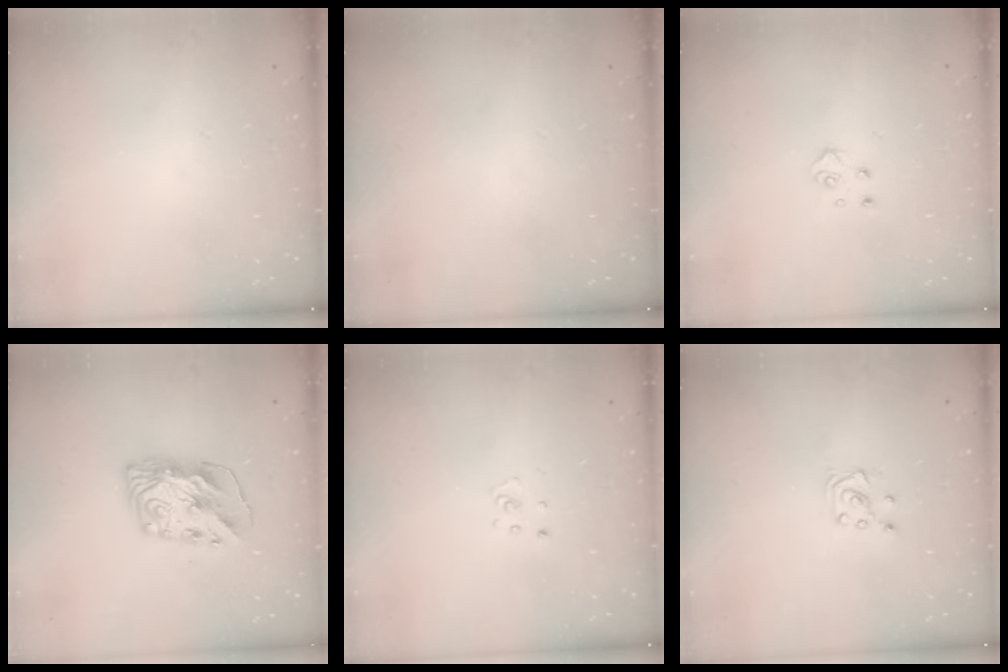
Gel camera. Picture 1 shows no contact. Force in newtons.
{"total": 0.0}
{"total": 3.9, "press": 3.9, "slide": 0.4}
{"total": 10.9, "press": 10.9, "slide": 0.5}
{"total": 2.6, "press": 2.6, "slide": 0.3}
{"total": 3.7, "press": 3.6, "slide": 0.4}